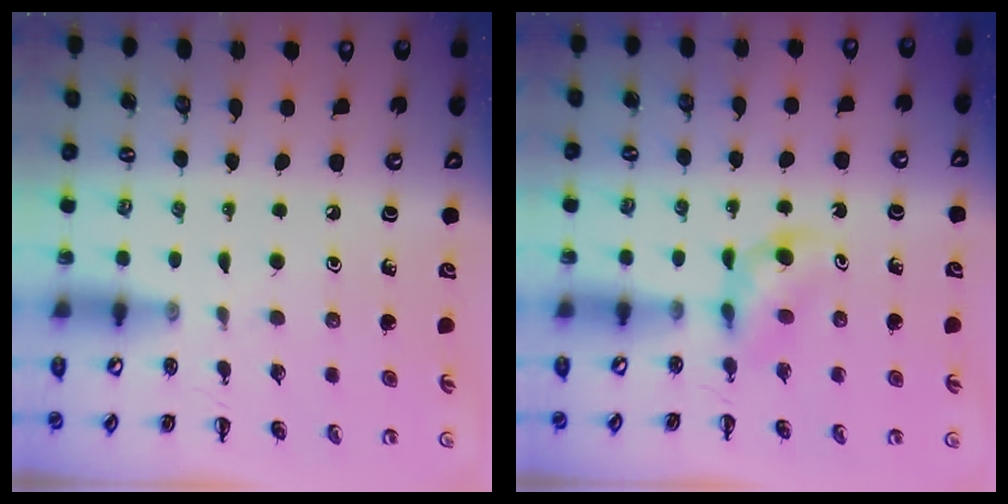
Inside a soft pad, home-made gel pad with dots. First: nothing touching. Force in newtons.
{"total": 3.9, "press": 3.6, "slide": 1.6}